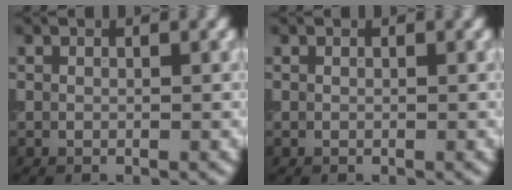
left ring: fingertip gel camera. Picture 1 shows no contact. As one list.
[{"total": 0.0}]